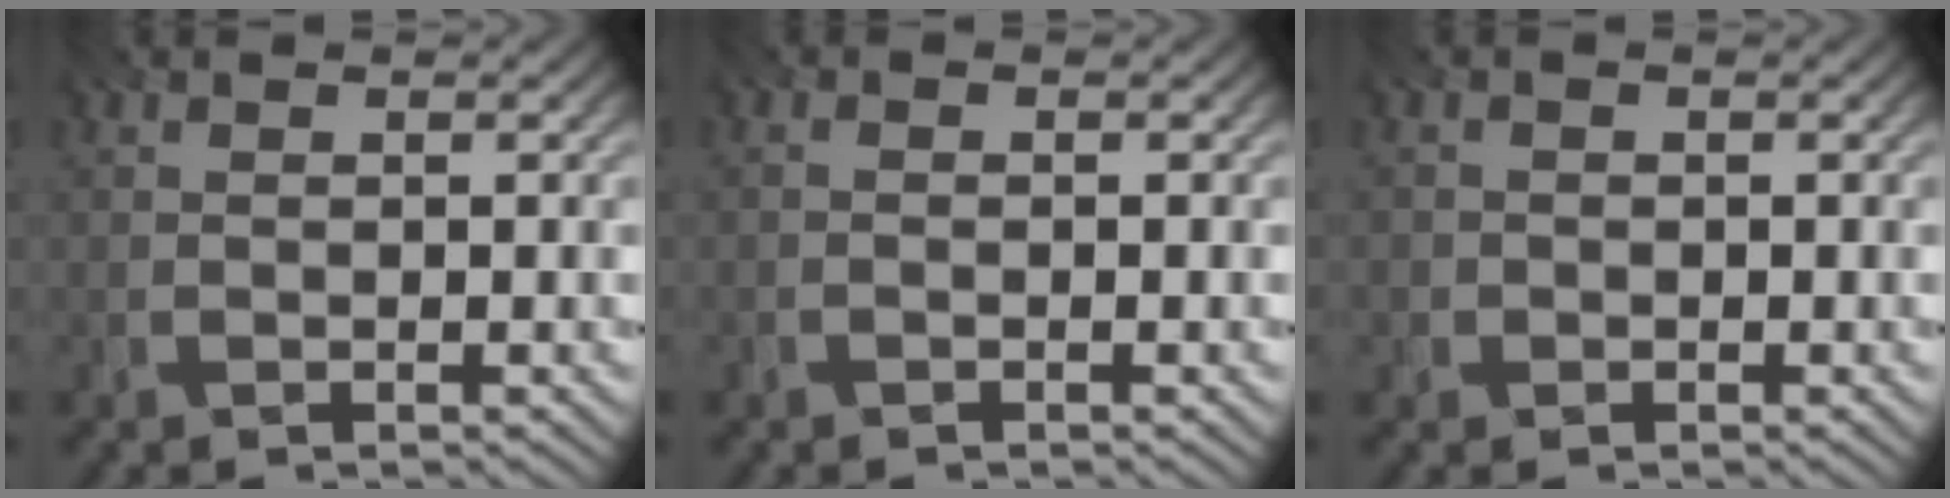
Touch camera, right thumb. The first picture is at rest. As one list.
[{"total": 0.9, "force": [-0.8, 0.3, 0.3], "torque": [-0.004, -0.002, -0.019]}, {"total": 1.1, "force": [-0.7, 0.8, -0.4], "torque": [0.010, -0.005, -0.021]}]